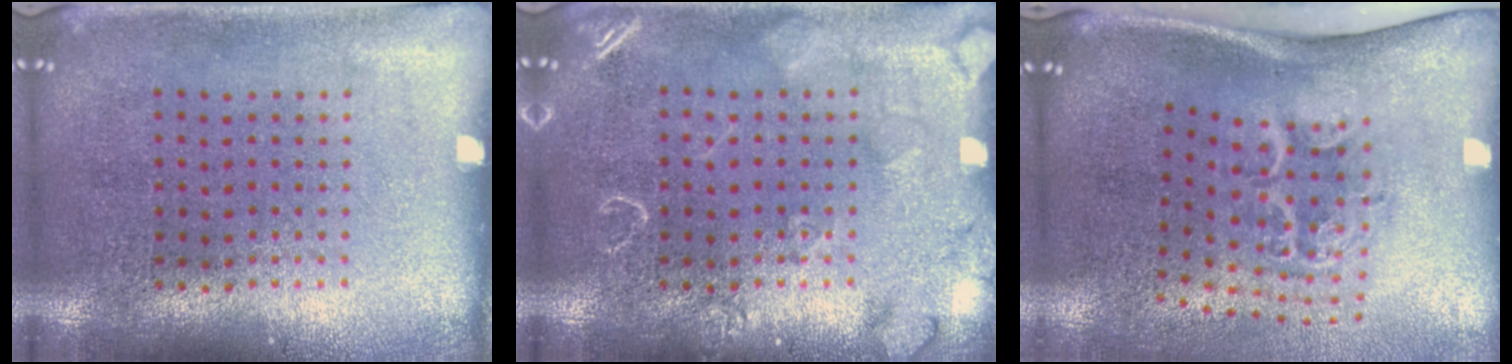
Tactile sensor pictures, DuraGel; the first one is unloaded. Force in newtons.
{"total": 2.4, "press": 2.4, "slide": 0.4}
{"total": 2.2, "press": 1.3, "slide": 1.8}